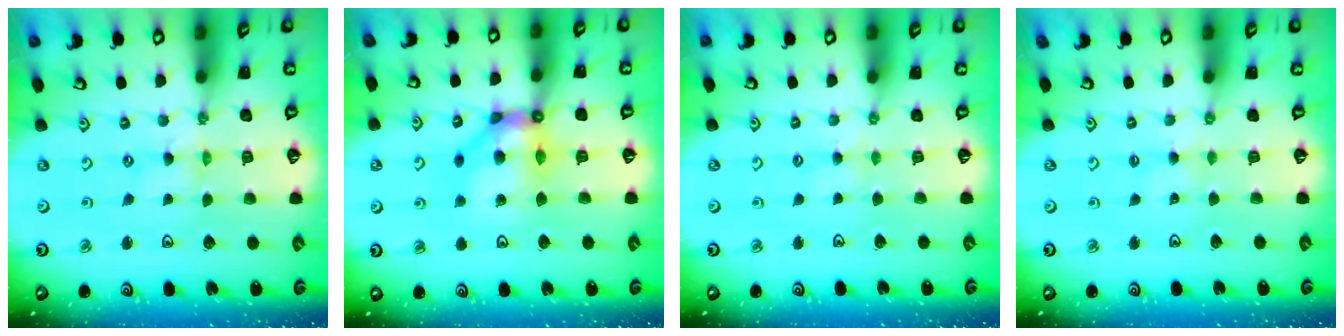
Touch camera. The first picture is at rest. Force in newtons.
{"total": 11.2, "press": 11.0, "slide": 2.4}
{"total": 2.6, "press": 2.6, "slide": 0.4}
{"total": 1.5, "press": 1.5, "slide": 0.3}